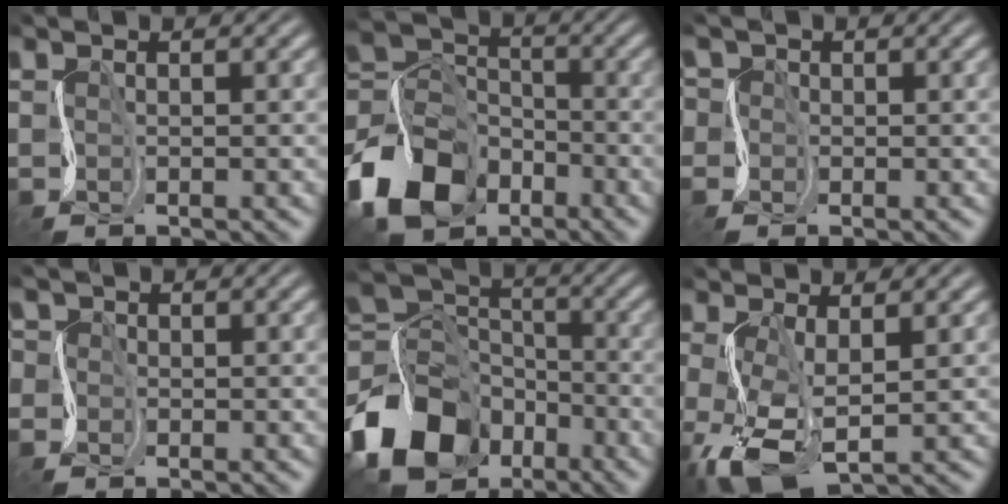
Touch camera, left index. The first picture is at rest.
{"total": 10.1, "force": [-5.5, 6.8, 5.1], "torque": [-0.112, 0.001, -0.130]}
{"total": 3.1, "force": [0.3, 3.0, 1.0], "torque": [-0.017, 0.016, -0.031]}
{"total": 2.5, "force": [0.2, 2.4, 0.7], "torque": [-0.010, 0.010, -0.029]}
{"total": 12.1, "force": [-5.9, 8.4, 6.4], "torque": [-0.149, -0.005, -0.130]}
{"total": 5.5, "force": [-0.4, 2.0, 5.0], "torque": [-0.116, -0.006, -0.009]}